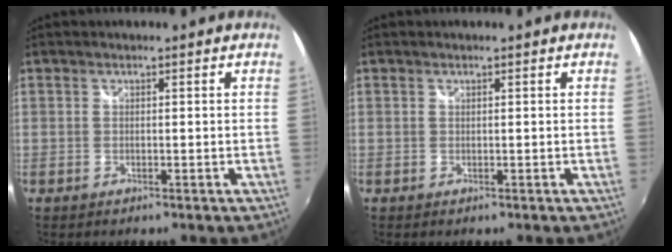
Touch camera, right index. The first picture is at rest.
{"total": 0.0}